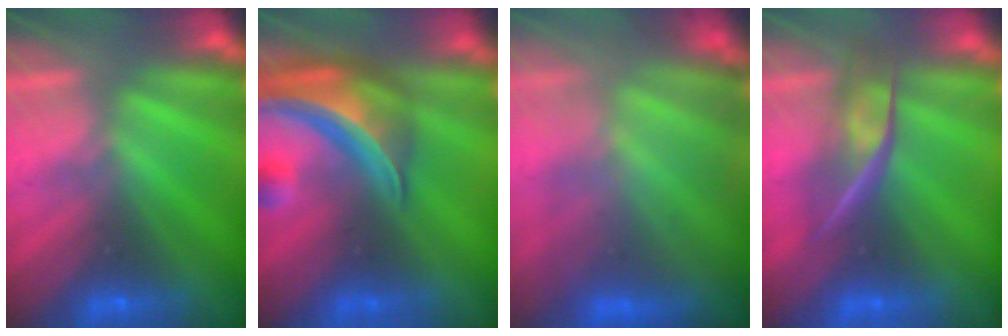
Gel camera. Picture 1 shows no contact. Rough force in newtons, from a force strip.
{"total": 8.5}
{"total": 7.5}
{"total": 2.3}